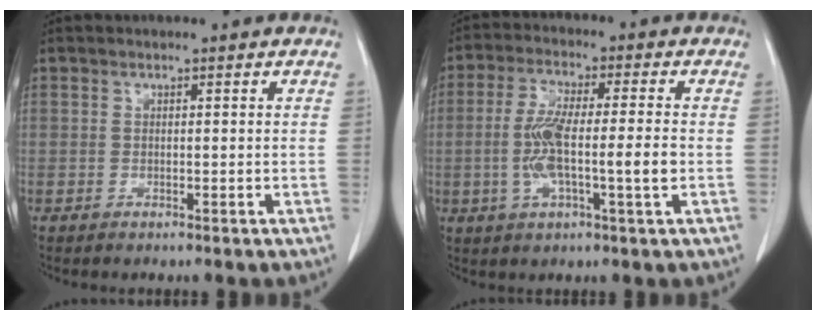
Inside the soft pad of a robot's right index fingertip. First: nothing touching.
{"total": 7.3, "force": [-1.1, 2.2, 6.9], "torque": [-0.140, 0.009, -0.021]}